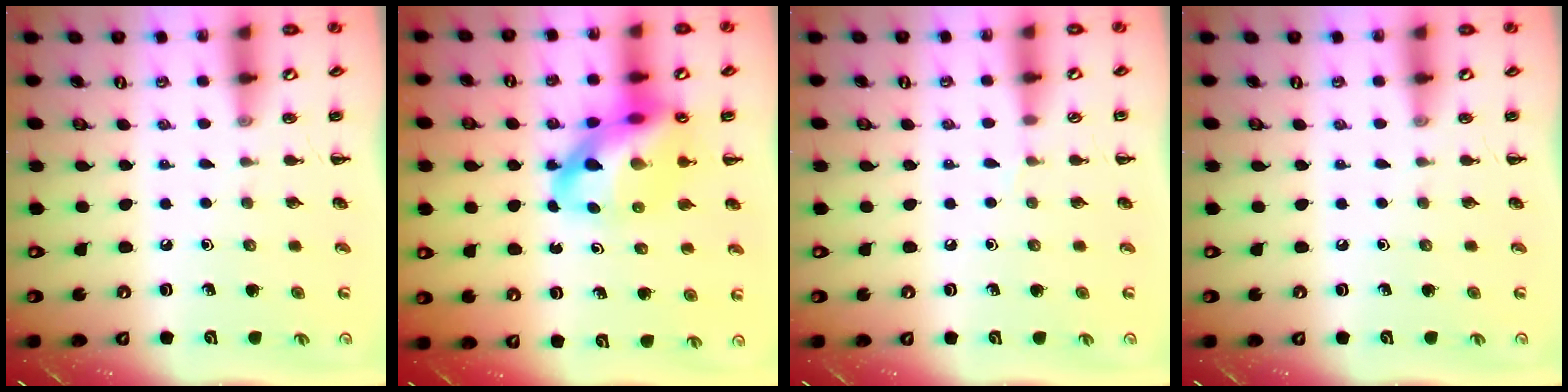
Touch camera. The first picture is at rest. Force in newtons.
{"total": 18.0, "press": 17.3, "slide": 4.8}
{"total": 2.9, "press": 2.7, "slide": 1.1}
{"total": 0.0}